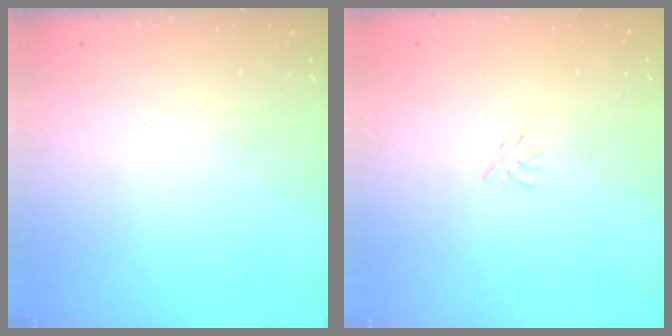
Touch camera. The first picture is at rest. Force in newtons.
{"total": 0.0}